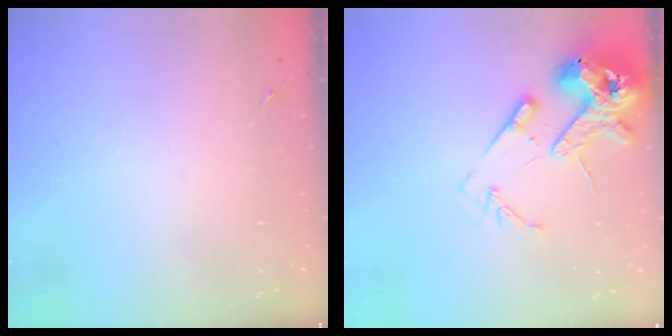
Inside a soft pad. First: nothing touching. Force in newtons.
{"total": 14.8, "press": 14.6, "slide": 2.1}